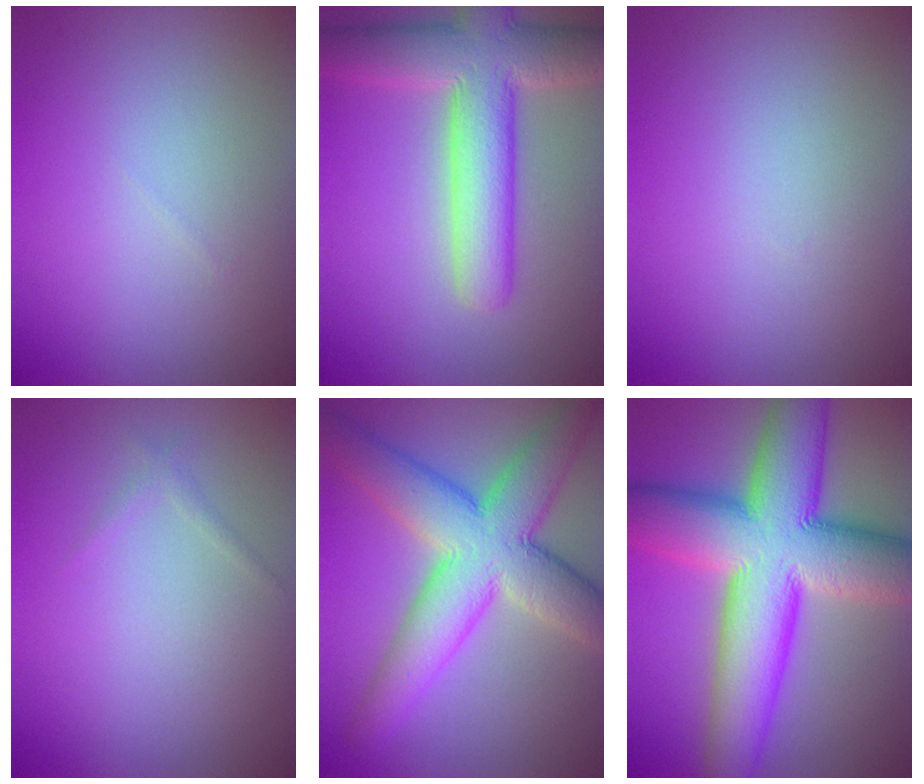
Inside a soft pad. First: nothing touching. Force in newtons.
{"total": 8.7, "press": 8.7, "slide": 0.7}
{"total": 0.0}
{"total": 0.7, "press": 0.7, "slide": 0.0}
{"total": 10.3, "press": 10.3, "slide": 0.3}
{"total": 15.6, "press": 15.6, "slide": 0.3}